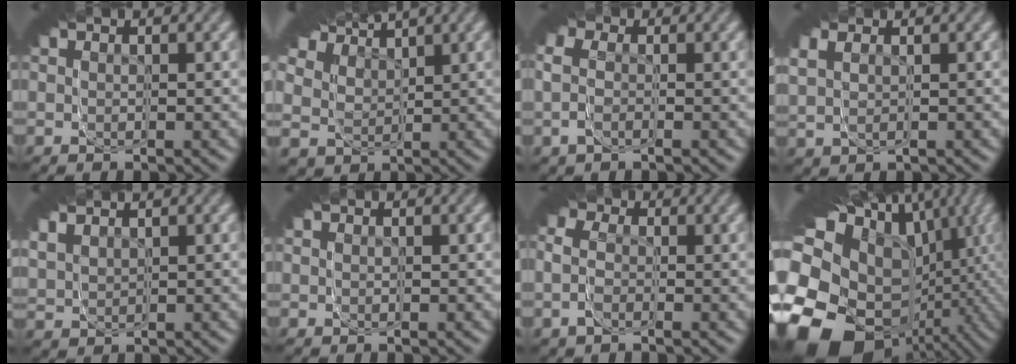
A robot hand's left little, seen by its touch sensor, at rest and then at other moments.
{"total": 10.7, "force": [0.2, 8.2, 6.9], "torque": [-0.108, 0.004, -0.007]}
{"total": 3.4, "force": [0.4, 2.2, 2.5], "torque": [-0.011, 0.016, -0.006]}
{"total": 6.2, "force": [1.1, 5.1, 3.2], "torque": [-0.085, 0.003, 0.011]}
{"total": 6.7, "force": [1.5, 5.4, 3.7], "torque": [-0.093, 0.010, 0.018]}
{"total": 0.0}
{"total": 4.8, "force": [0.2, 3.6, 3.2], "torque": [-0.014, 0.012, -0.013]}
{"total": 27.3, "force": [-5.9, 17.3, 20.3], "torque": [-0.305, -0.040, -0.087]}